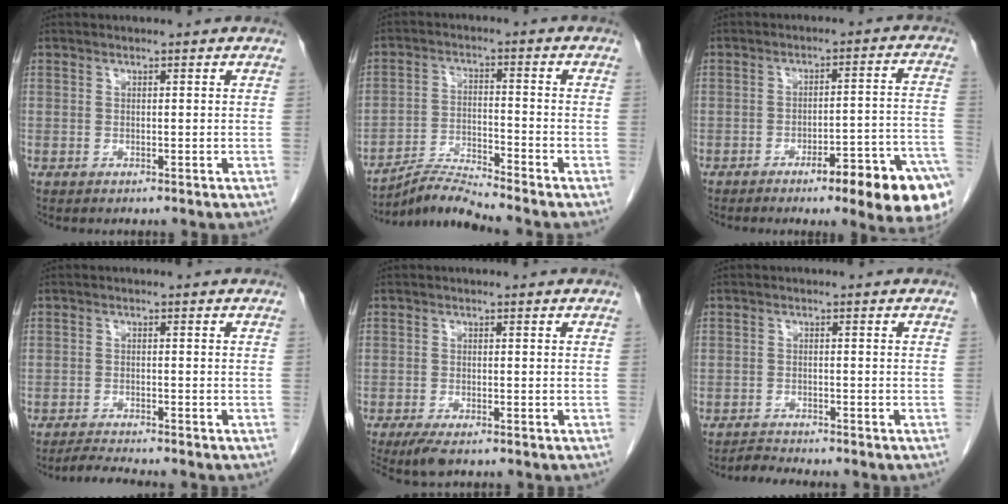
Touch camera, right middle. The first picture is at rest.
{"total": 5.8, "force": [-5.5, -1.6, 0.7], "torque": [-0.021, -0.011, -0.104]}
{"total": 14.0, "force": [-8.3, 1.0, 11.2], "torque": [-0.075, 0.022, -0.105]}
{"total": 3.1, "force": [-3.0, -0.5, 0.9], "torque": [-0.021, -0.016, -0.051]}
{"total": 4.1, "force": [-3.0, 1.0, 2.6], "torque": [-0.047, -0.012, -0.049]}
{"total": 2.0, "force": [-1.9, -0.4, -0.1], "torque": [-0.001, -0.012, -0.033]}